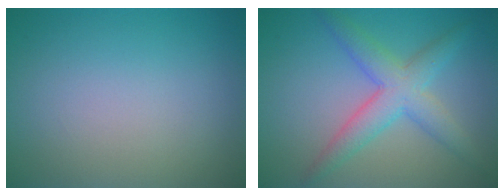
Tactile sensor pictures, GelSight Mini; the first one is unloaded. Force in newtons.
{"total": 4.7, "press": 4.7, "slide": 0.2}